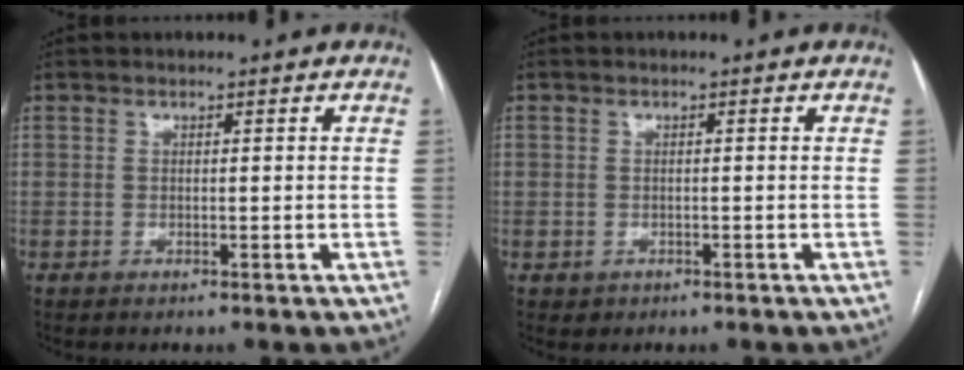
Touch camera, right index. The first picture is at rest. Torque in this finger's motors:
{"motor_torque": [-0.40, 0.00, -0.97, -0.17]}